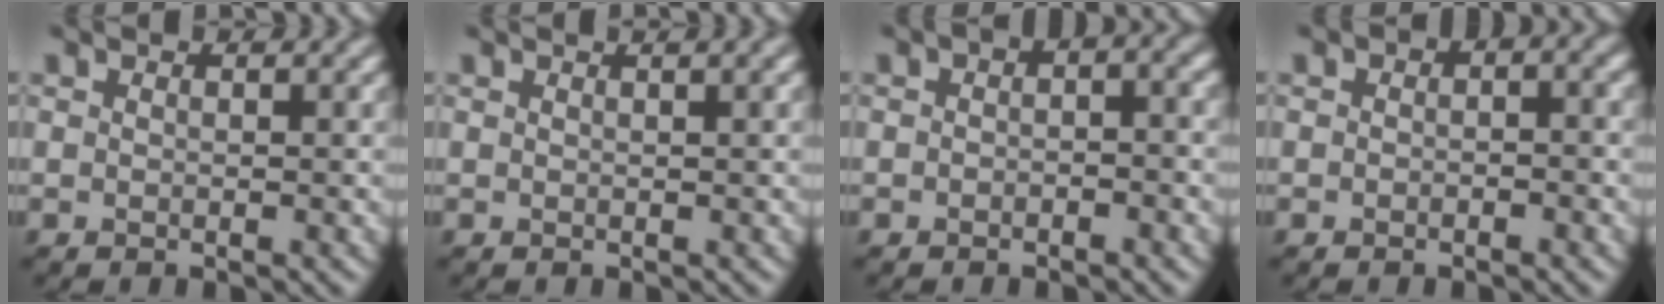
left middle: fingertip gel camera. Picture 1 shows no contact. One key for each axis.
{"total": 2.4, "fx": 1.5, "fy": 0.8, "fz": 1.6, "tx": -0.004, "ty": 0.013, "tz": 0.002}
{"total": 3.9, "fx": 1.2, "fy": 1.7, "fz": 3.3, "tx": -0.036, "ty": 0.017, "tz": 0.009}
{"total": 2.9, "fx": 0.9, "fy": 1.5, "fz": 2.4, "tx": -0.026, "ty": 0.018, "tz": 0.003}